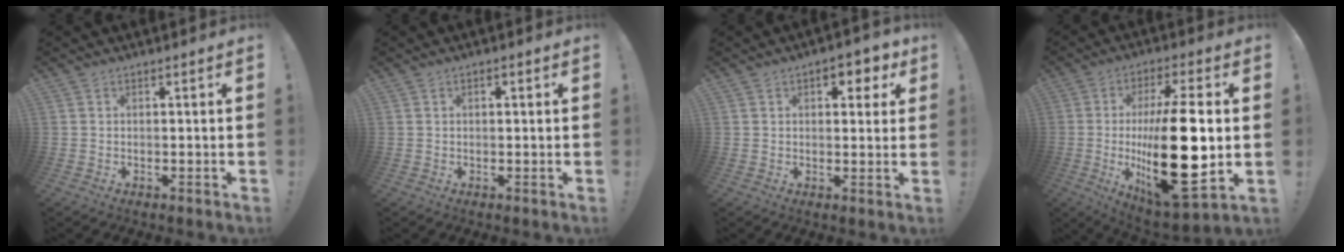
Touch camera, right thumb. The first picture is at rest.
{"total": 0.9, "force": [0.0, 0.6, 0.6], "torque": [-0.005, 0.001, -0.002]}
{"total": 5.6, "force": [2.5, 3.3, 3.8], "torque": [-0.033, -0.009, 0.037]}
{"total": 25.6, "force": [-1.1, 8.8, 24.0], "torque": [-0.431, -0.017, -0.021]}